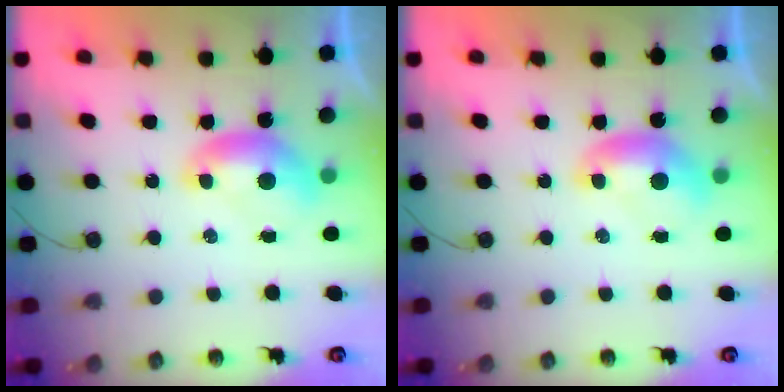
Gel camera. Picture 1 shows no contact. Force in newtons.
{"total": 0.0}